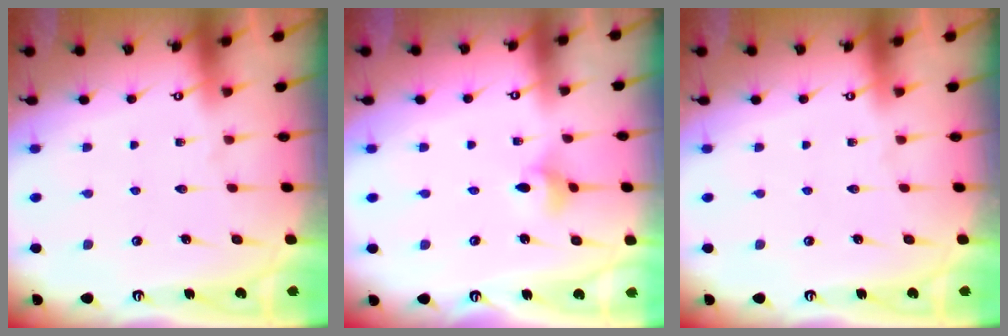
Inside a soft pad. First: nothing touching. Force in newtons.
{"total": 3.7, "press": 3.7, "slide": 0.7}
{"total": 0.0}